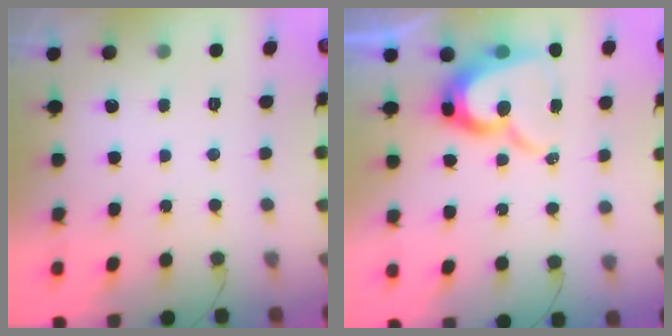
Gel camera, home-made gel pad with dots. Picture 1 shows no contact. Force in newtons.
{"total": 14.1, "press": 14.0, "slide": 1.5}